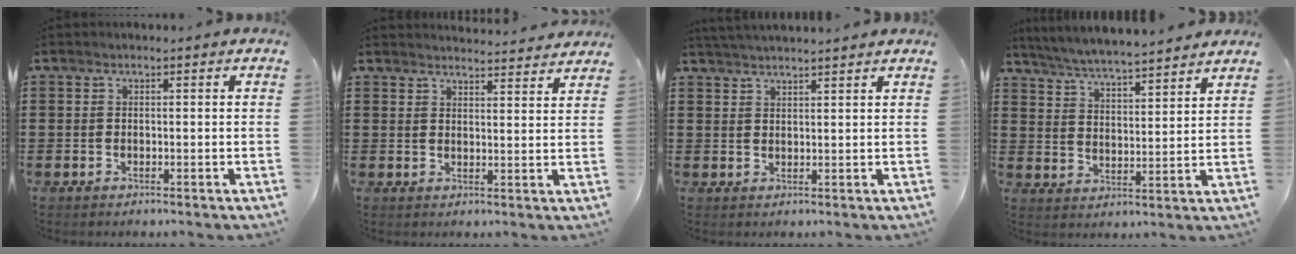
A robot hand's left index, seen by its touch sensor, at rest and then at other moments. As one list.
[{"total": 3.2, "force": [3.2, -0.2, 0.0], "torque": [-0.002, -0.019, 0.058]}, {"total": 2.5, "force": [2.5, -0.4, 0.2], "torque": [-0.011, -0.002, 0.049]}, {"total": 5.4, "force": [5.3, -0.5, 0.9], "torque": [-0.042, -0.033, 0.091]}]